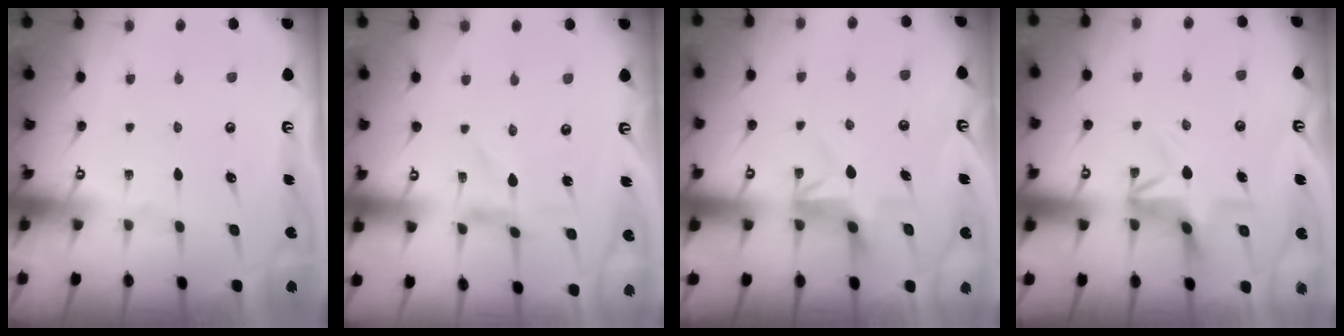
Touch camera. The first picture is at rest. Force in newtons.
{"total": 0.0}
{"total": 4.7, "press": 4.7, "slide": 0.1}
{"total": 4.4, "press": 3.9, "slide": 2.1}